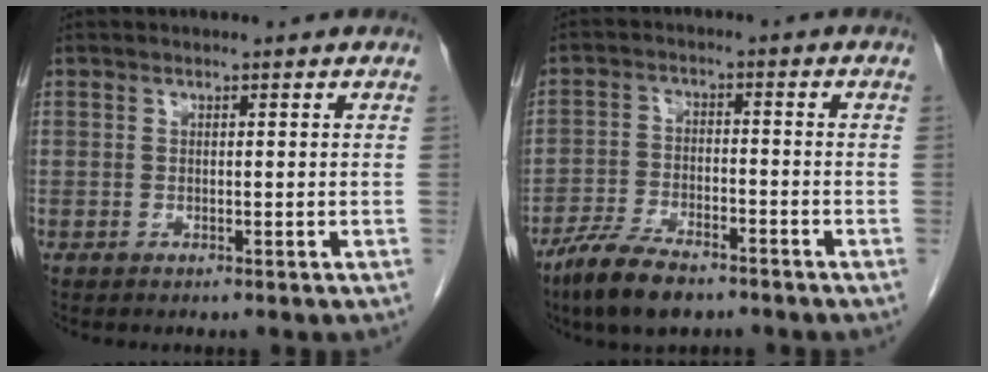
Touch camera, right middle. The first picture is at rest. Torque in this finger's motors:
{"motor_torque": [0.95, -0.80, 0.32, 0.09]}